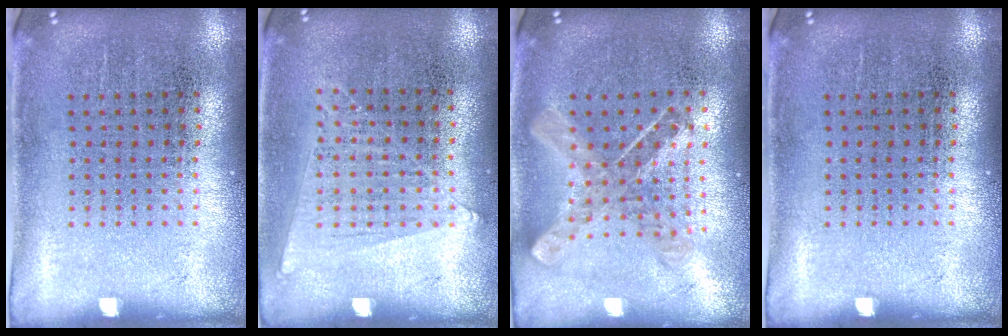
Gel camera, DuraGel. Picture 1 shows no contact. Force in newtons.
{"total": 0.7, "press": 0.5, "slide": 0.5}
{"total": 0.9, "press": 0.9, "slide": 0.2}
{"total": 0.0}